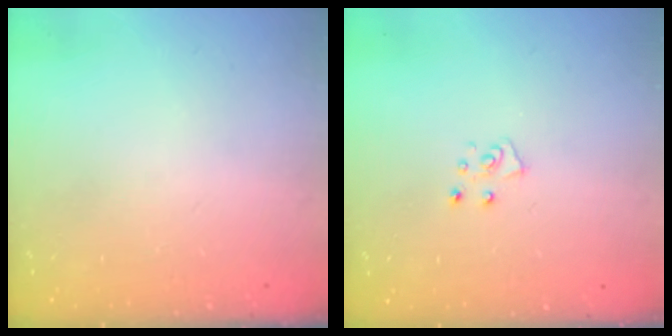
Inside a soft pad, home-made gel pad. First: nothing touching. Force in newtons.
{"total": 5.3, "press": 5.3, "slide": 0.5}